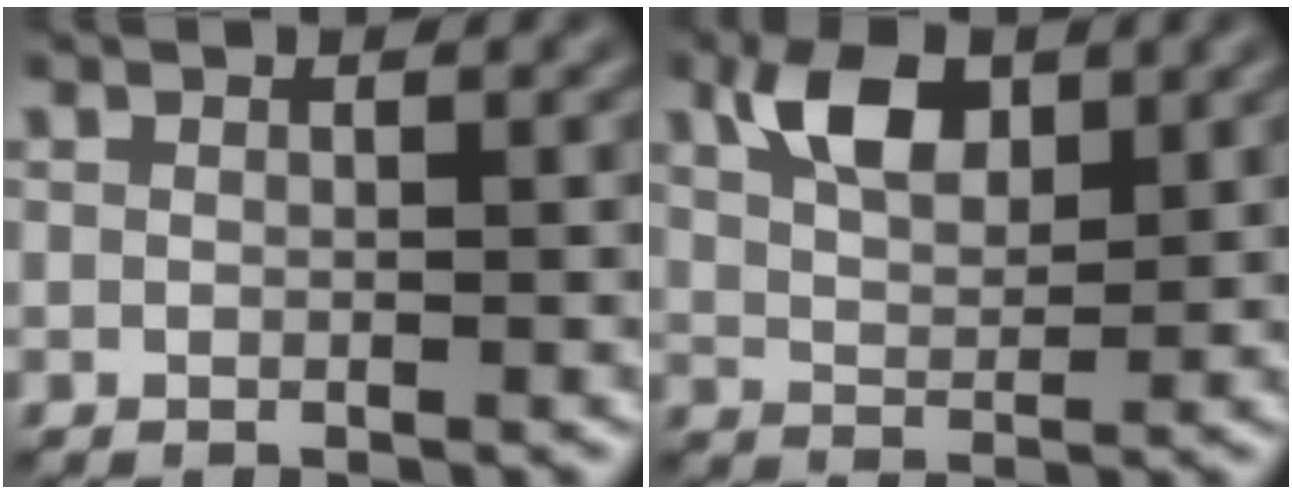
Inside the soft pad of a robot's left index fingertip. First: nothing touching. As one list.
[{"total": 4.8, "force": [2.5, 2.5, 3.2], "torque": [-0.062, 0.007, 0.045]}]